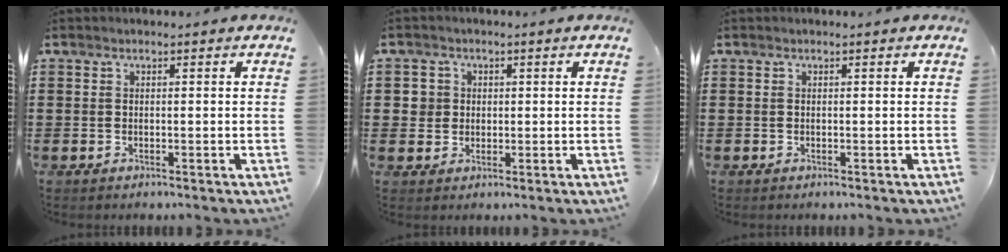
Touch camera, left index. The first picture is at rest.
{"total": 2.8, "force": [0.5, 2.7, 0.3], "torque": [-0.021, 0.010, 0.006]}
{"total": 0.0}